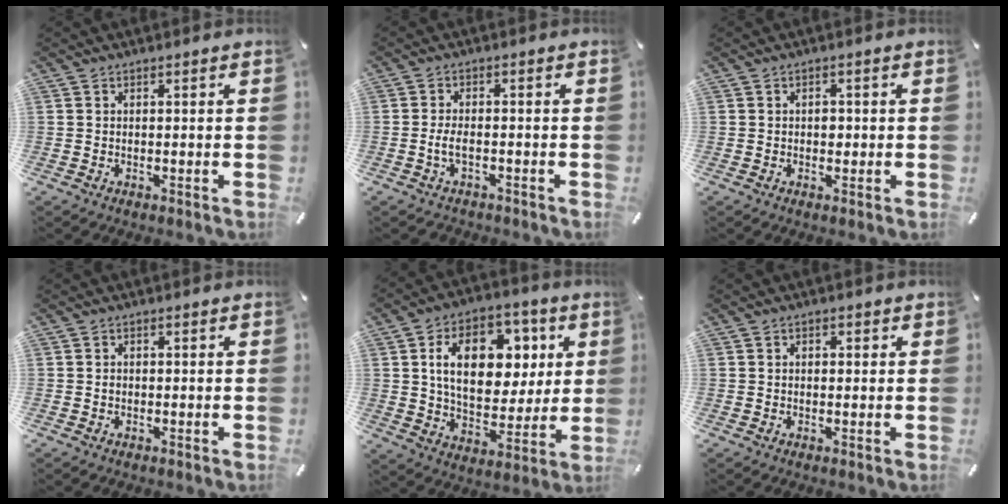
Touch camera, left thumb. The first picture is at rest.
{"total": 3.8, "force": [-1.3, 2.0, 2.9], "torque": [-0.065, 0.004, -0.027]}
{"total": 1.6, "force": [-0.1, 1.3, 1.0], "torque": [-0.012, 0.001, -0.006]}
{"total": 0.8, "force": [-0.2, 0.6, 0.5], "torque": [-0.010, 0.002, -0.005]}
{"total": 18.0, "force": [5.1, 12.3, 12.0], "torque": [-0.186, 0.006, 0.094]}
{"total": 1.3, "force": [0.1, 1.0, 0.8], "torque": [-0.007, 0.003, -0.003]}